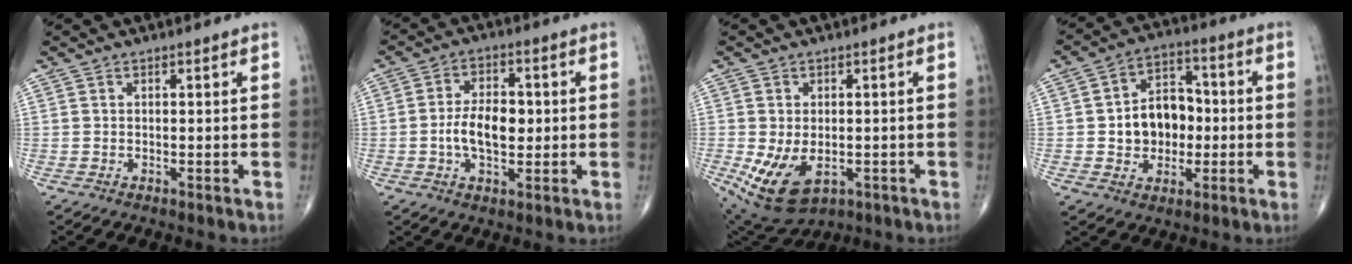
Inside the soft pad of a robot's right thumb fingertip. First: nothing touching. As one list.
[{"total": 8.3, "force": [-0.5, 4.7, 6.8], "torque": [-0.112, 0.010, -0.012]}, {"total": 10.3, "force": [-2.7, 6.3, 7.6], "torque": [-0.135, -0.007, -0.028]}, {"total": 11.0, "force": [-0.7, 8.4, 7.1], "torque": [-0.071, 0.028, -0.014]}]